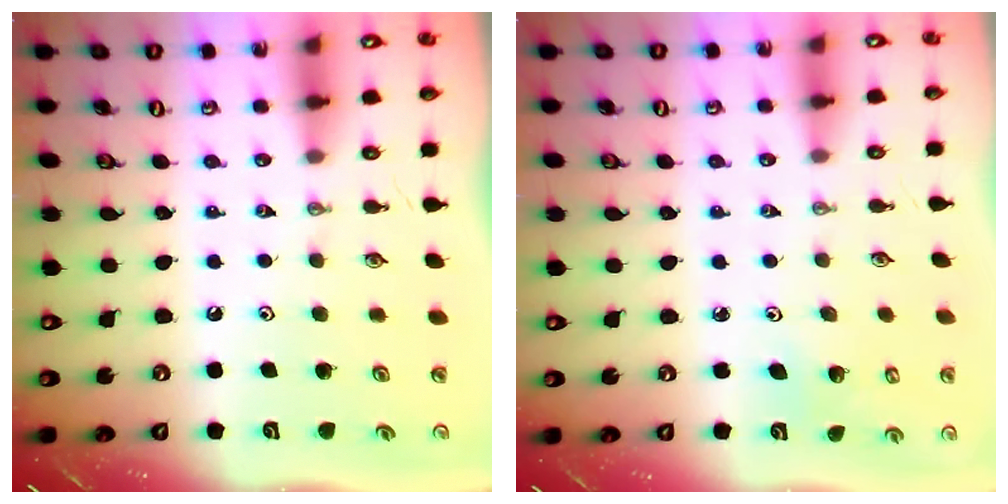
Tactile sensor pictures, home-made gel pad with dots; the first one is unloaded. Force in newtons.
{"total": 2.7, "press": 2.7, "slide": 0.4}